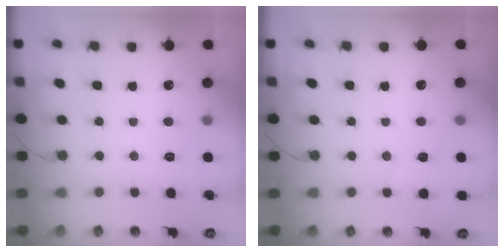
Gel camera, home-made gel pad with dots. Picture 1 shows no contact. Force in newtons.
{"total": 4.9, "press": 4.7, "slide": 1.1}